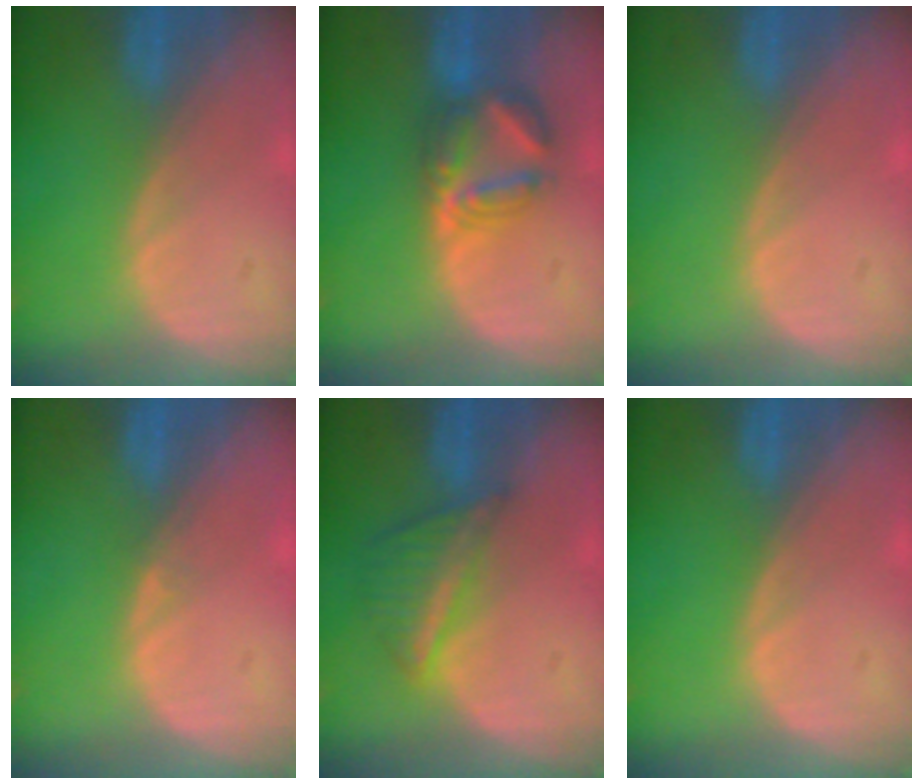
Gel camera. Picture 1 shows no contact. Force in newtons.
{"total": 5.9, "press": 5.9, "slide": 0.2}
{"total": 0.0}
{"total": 0.6, "press": 0.4, "slide": 0.5}
{"total": 5.9, "press": 5.2, "slide": 2.8}
{"total": 0.0}